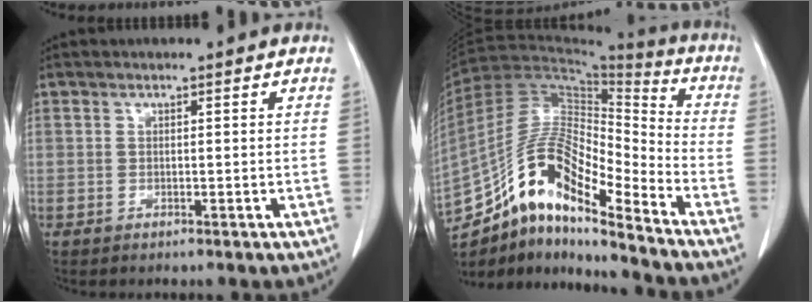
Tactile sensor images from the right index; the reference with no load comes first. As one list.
[{"total": 17.4, "force": [-12.1, 3.5, 12.1], "torque": [-0.222, 0.033, -0.212]}]